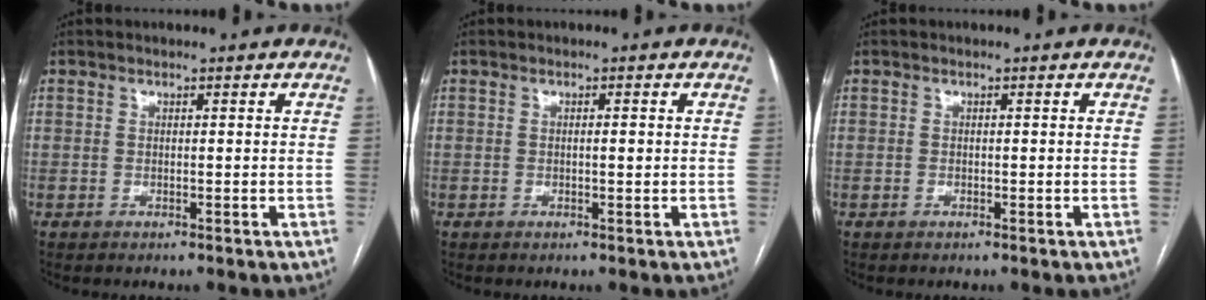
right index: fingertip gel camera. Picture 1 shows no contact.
{"total": 0.9, "force": [0.0, 0.2, 0.9], "torque": [-0.013, 0.001, 0.001]}
{"total": 0.0}